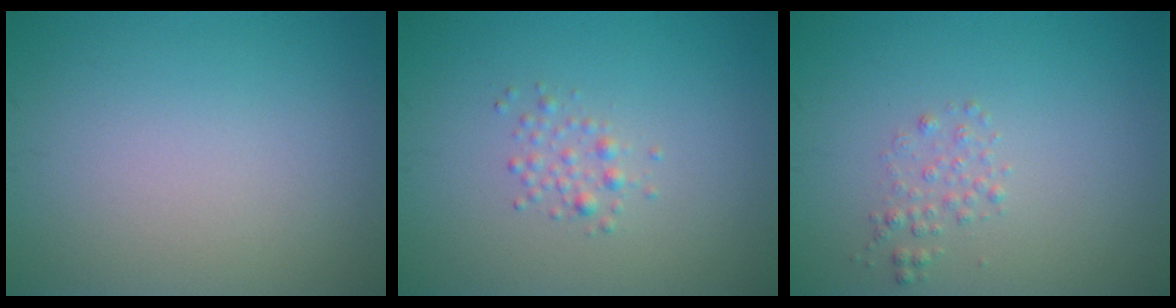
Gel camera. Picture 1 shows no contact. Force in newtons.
{"total": 1.3, "press": 1.3, "slide": 0.0}
{"total": 1.2, "press": 1.2, "slide": 0.1}